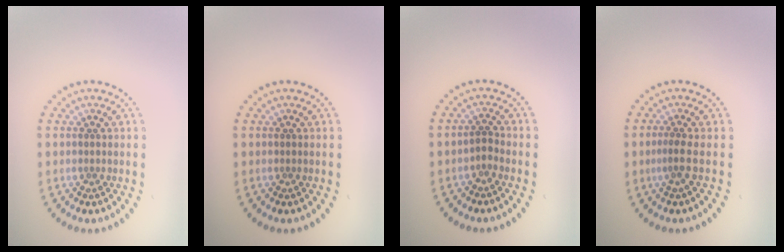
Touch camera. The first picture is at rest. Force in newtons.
{"total": 0.0}
{"total": 1.0, "press": 0.8, "slide": 0.5}
{"total": 1.4, "press": 0.9, "slide": 1.1}